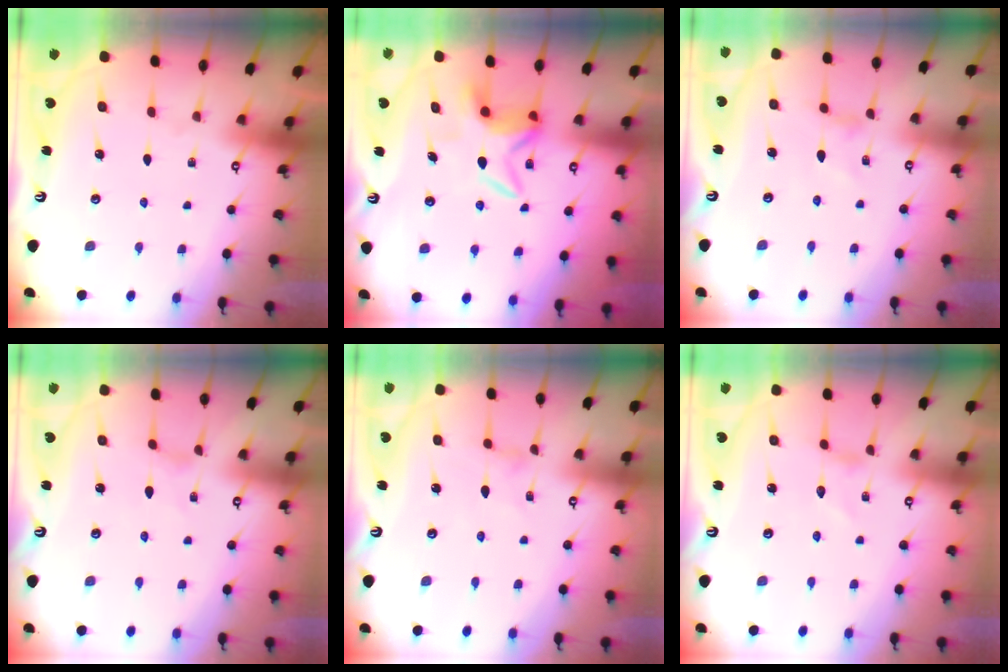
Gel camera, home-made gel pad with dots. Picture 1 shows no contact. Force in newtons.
{"total": 6.7, "press": 6.7, "slide": 0.5}
{"total": 0.8, "press": 0.8, "slide": 0.3}
{"total": 0.0}
{"total": 0.0}
{"total": 0.0}